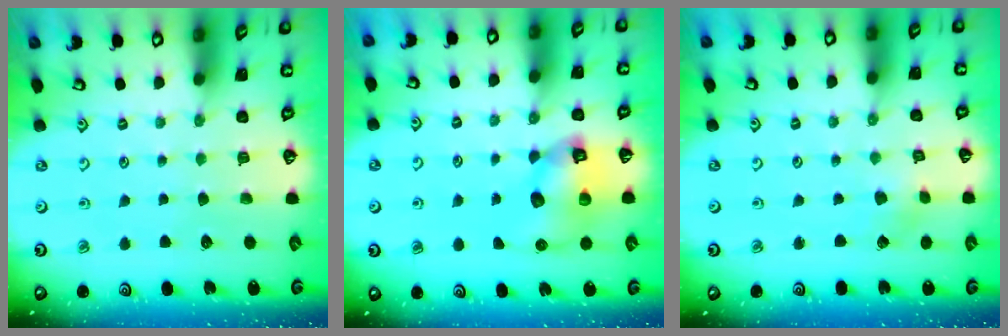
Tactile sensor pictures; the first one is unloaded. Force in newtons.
{"total": 10.7, "press": 10.6, "slide": 1.4}
{"total": 1.5, "press": 1.5, "slide": 0.2}